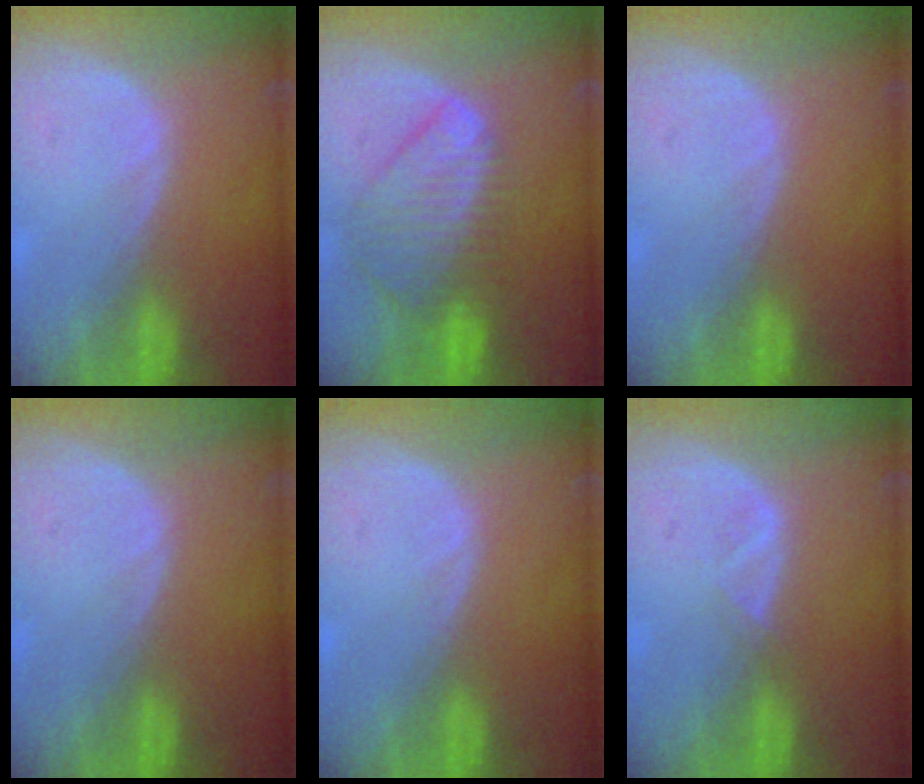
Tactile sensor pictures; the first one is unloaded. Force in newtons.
{"total": 9.0, "press": 7.8, "slide": 4.6}
{"total": 0.0}
{"total": 0.0}
{"total": 0.0}
{"total": 1.3, "press": 1.2, "slide": 0.7}